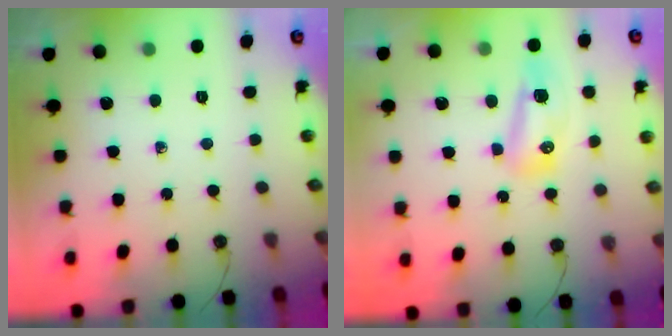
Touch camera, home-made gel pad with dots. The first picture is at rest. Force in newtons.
{"total": 9.0, "press": 8.7, "slide": 2.3}